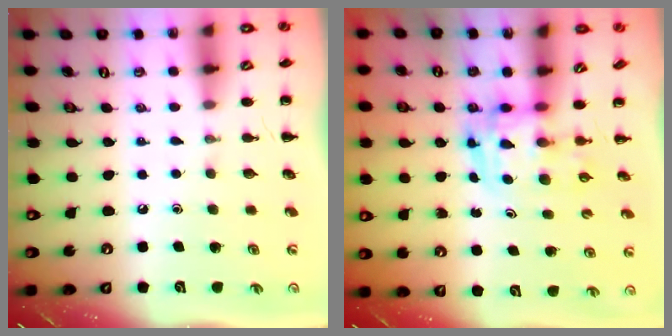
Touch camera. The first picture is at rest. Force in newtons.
{"total": 3.6, "press": 3.6, "slide": 0.6}